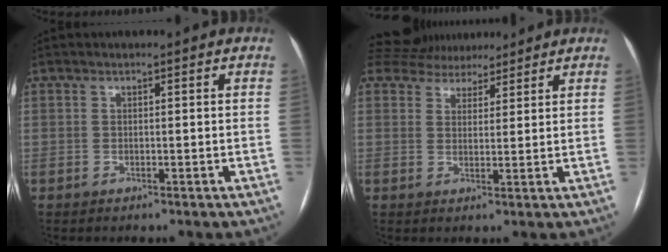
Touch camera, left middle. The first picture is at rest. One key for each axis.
{"total": 8.9, "fx": 8.0, "fy": 3.5, "fz": 1.5, "tx": -0.024, "ty": 0.027, "tz": 0.125}